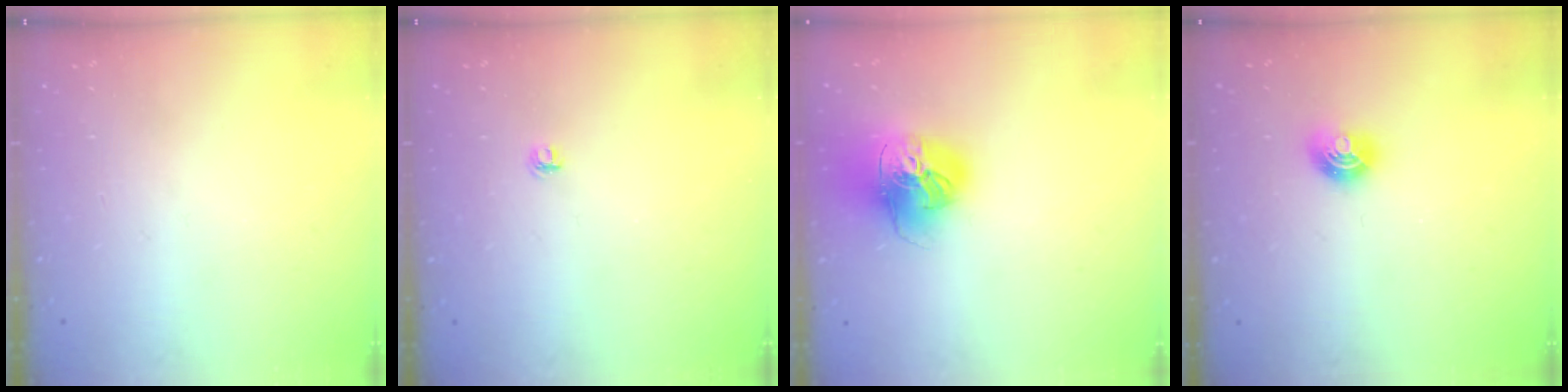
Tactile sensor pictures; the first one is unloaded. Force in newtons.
{"total": 4.1, "press": 4.1, "slide": 0.5}
{"total": 19.5, "press": 19.4, "slide": 2.2}
{"total": 6.6, "press": 6.6, "slide": 0.5}